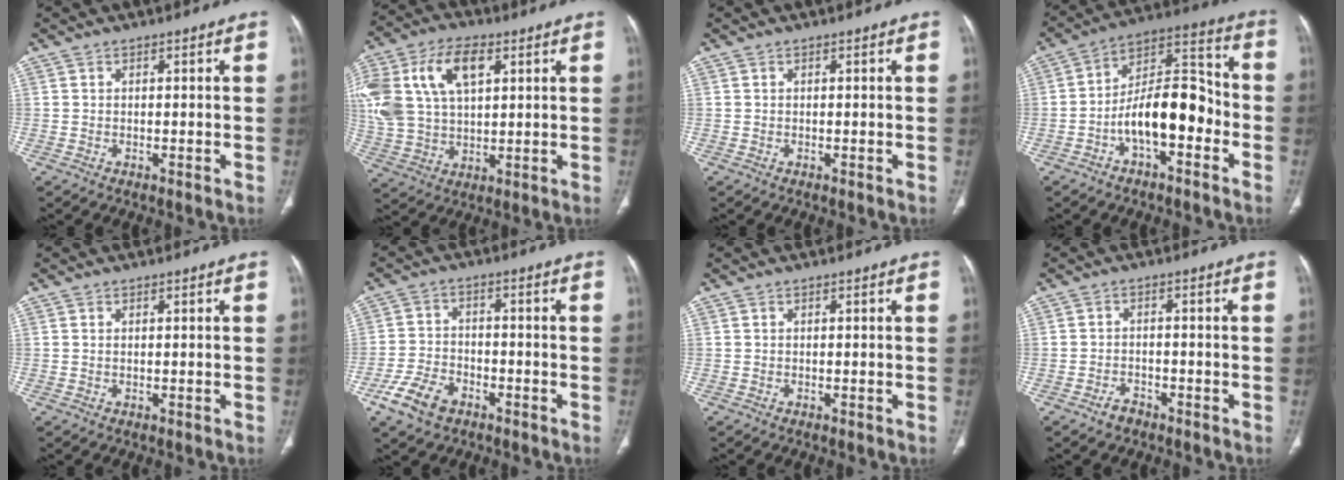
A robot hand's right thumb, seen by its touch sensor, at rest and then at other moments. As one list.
[{"total": 21.7, "force": [7.0, 13.4, 15.7], "torque": [-0.355, 0.021, 0.131]}, {"total": 0.0}, {"total": 15.0, "force": [-4.6, 7.3, 12.2], "torque": [-0.183, 0.060, -0.079]}, {"total": 0.0}, {"total": 8.1, "force": [-4.6, 4.9, 4.4], "torque": [-0.086, 0.019, -0.085]}, {"total": 0.0}, {"total": 2.5, "force": [-1.8, 1.5, 0.9], "torque": [-0.017, 0.013, -0.028]}]